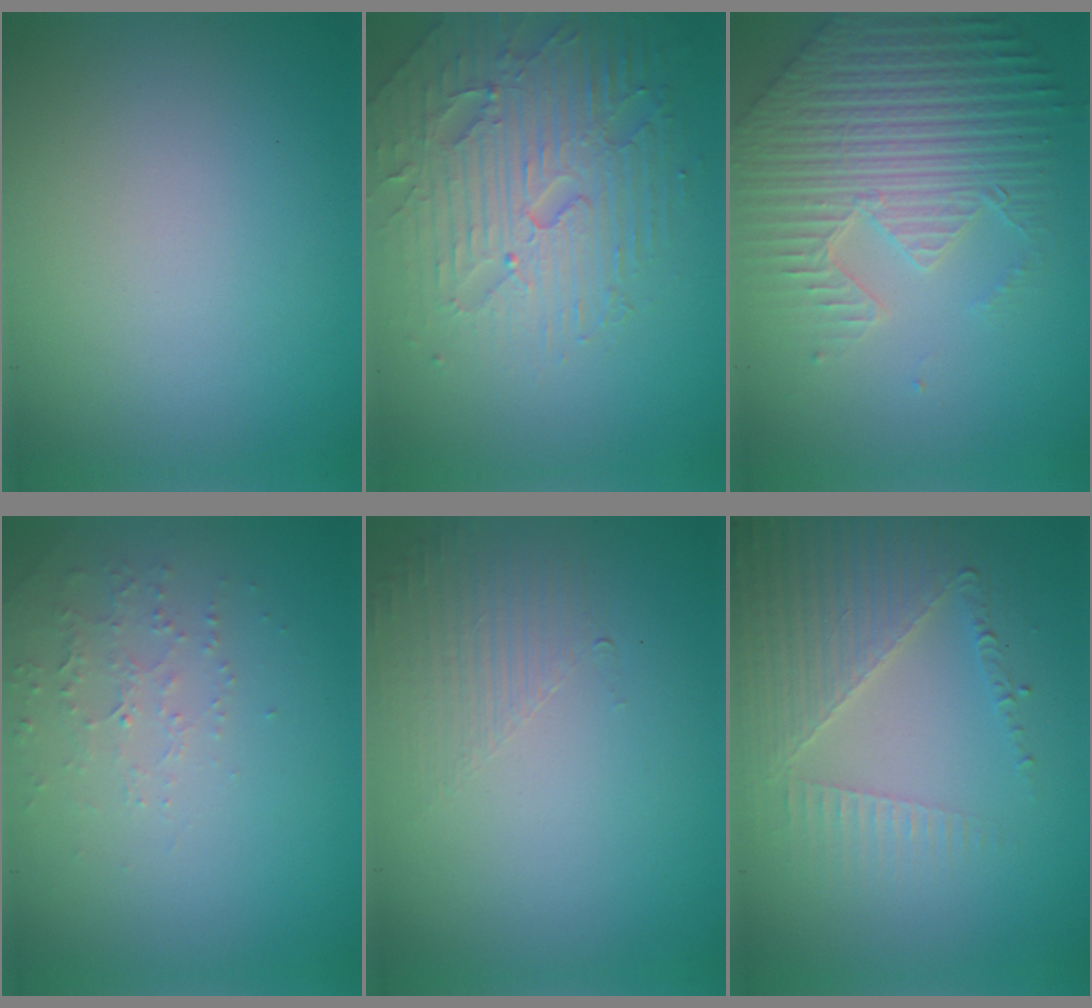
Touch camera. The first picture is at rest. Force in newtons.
{"total": 5.1, "press": 4.9, "slide": 1.2}
{"total": 7.1, "press": 5.5, "slide": 4.5}
{"total": 1.9, "press": 1.8, "slide": 0.6}
{"total": 1.6, "press": 0.4, "slide": 1.5}
{"total": 3.8, "press": 3.7, "slide": 0.6}